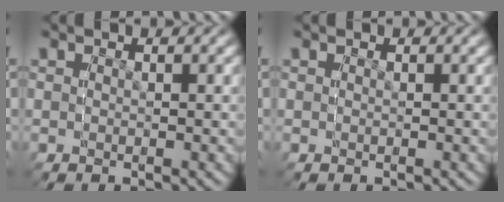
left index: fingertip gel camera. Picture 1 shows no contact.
{"total": 0.0}